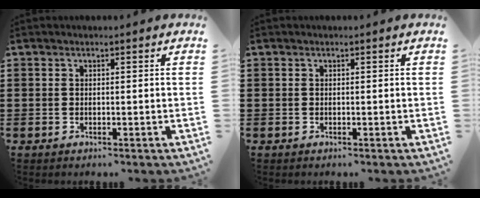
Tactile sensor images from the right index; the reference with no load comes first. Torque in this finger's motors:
{"motor_torque": [0.39, 0.54, -0.07, 0.00]}